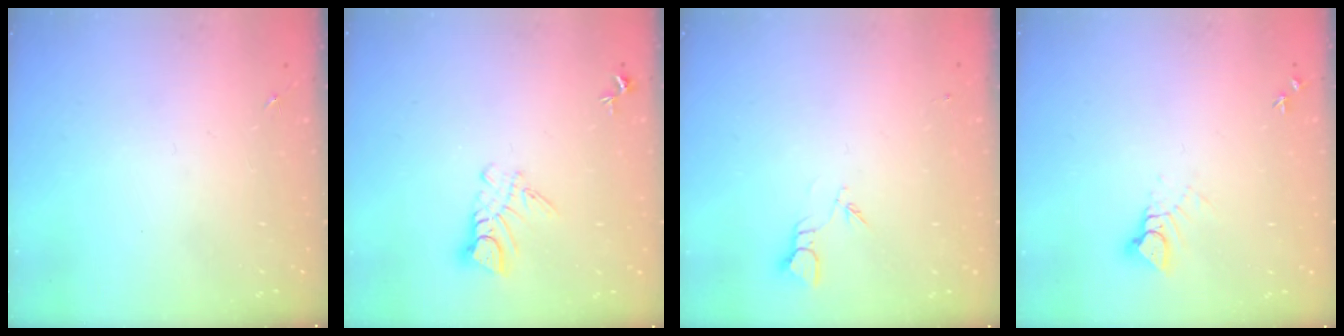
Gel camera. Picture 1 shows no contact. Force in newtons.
{"total": 6.6, "press": 6.5, "slide": 0.6}
{"total": 2.7, "press": 2.7, "slide": 0.3}
{"total": 4.0, "press": 3.9, "slide": 0.4}